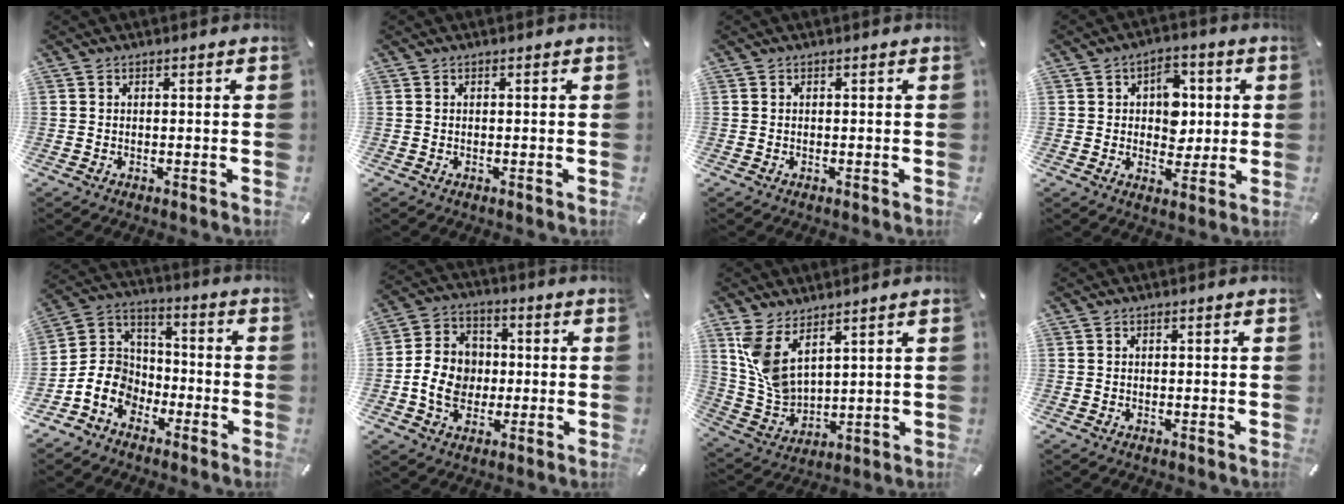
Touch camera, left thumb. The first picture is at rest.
{"total": 0.0}
{"total": 0.0}
{"total": 8.2, "force": [1.3, 6.6, 4.7], "torque": [-0.050, -0.002, 0.015]}
{"total": 10.9, "force": [-5.1, 9.0, 3.6], "torque": [-0.089, 0.021, -0.095]}
{"total": 9.6, "force": [-1.6, 8.4, 4.6], "torque": [-0.093, 0.021, -0.025]}
{"total": 9.0, "force": [5.5, 4.9, 5.2], "torque": [-0.135, -0.035, 0.105]}
{"total": 0.0}